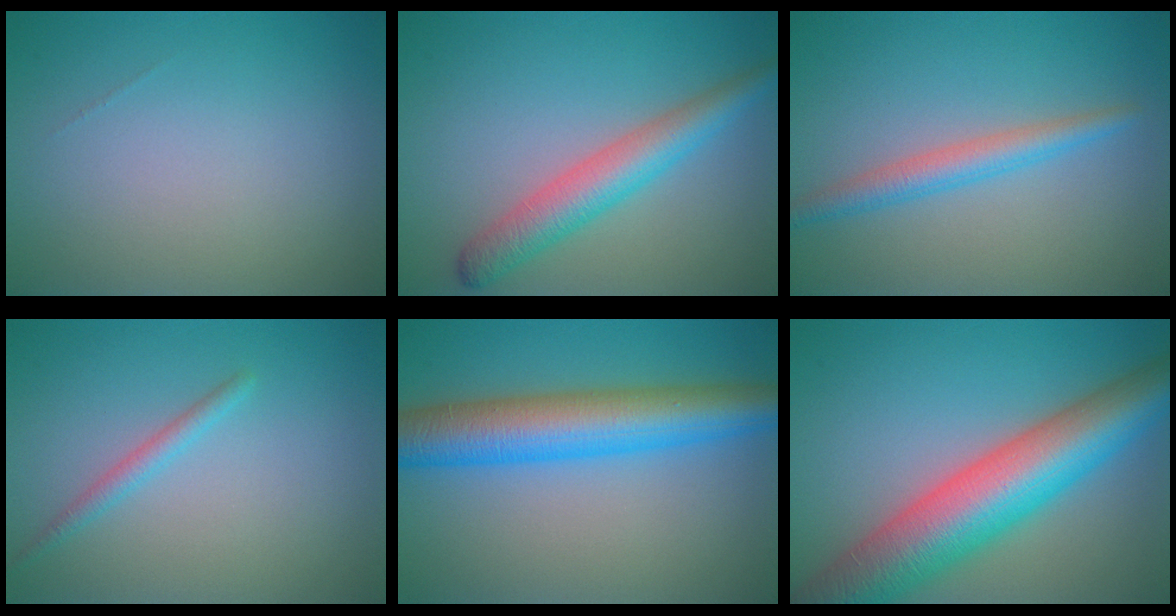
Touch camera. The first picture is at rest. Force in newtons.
{"total": 4.5, "press": 4.5, "slide": 0.2}
{"total": 2.7, "press": 2.7, "slide": 0.1}
{"total": 1.5, "press": 1.5, "slide": 0.0}
{"total": 8.5, "press": 8.5, "slide": 0.1}
{"total": 11.7, "press": 11.7, "slide": 0.6}